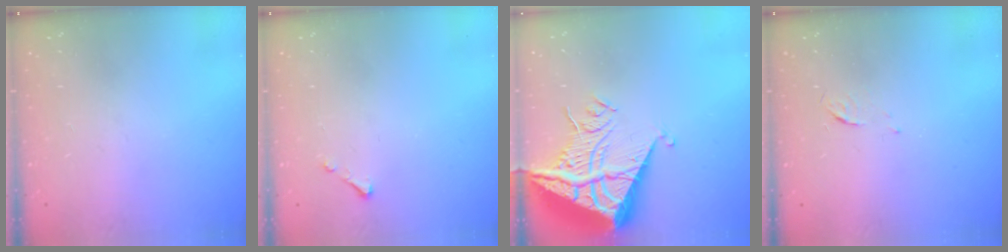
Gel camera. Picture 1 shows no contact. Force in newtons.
{"total": 2.5, "press": 2.5, "slide": 0.3}
{"total": 13.3, "press": 13.2, "slide": 1.4}
{"total": 3.7, "press": 3.6, "slide": 0.5}